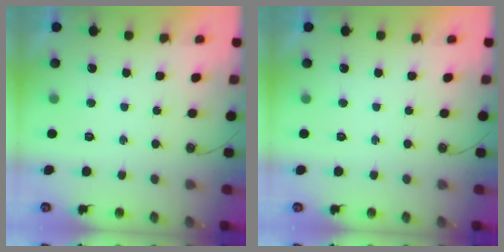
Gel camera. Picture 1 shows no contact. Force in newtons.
{"total": 0.0}